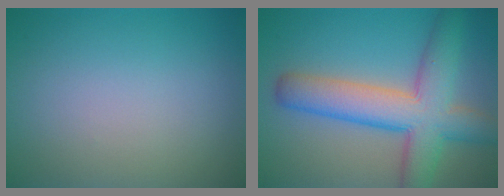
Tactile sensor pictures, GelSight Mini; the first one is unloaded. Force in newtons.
{"total": 8.5, "press": 8.5, "slide": 0.2}